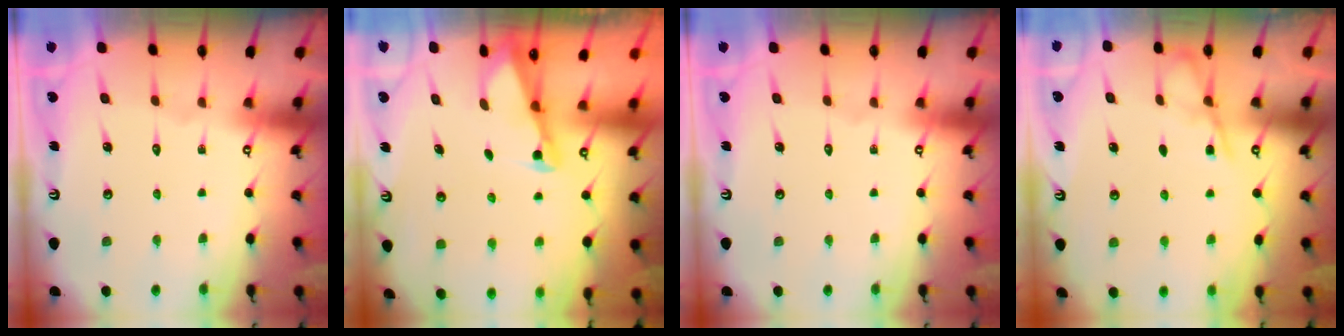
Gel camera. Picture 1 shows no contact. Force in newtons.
{"total": 2.1, "press": 2.0, "slide": 0.3}
{"total": 0.0}
{"total": 4.7, "press": 4.7, "slide": 0.5}